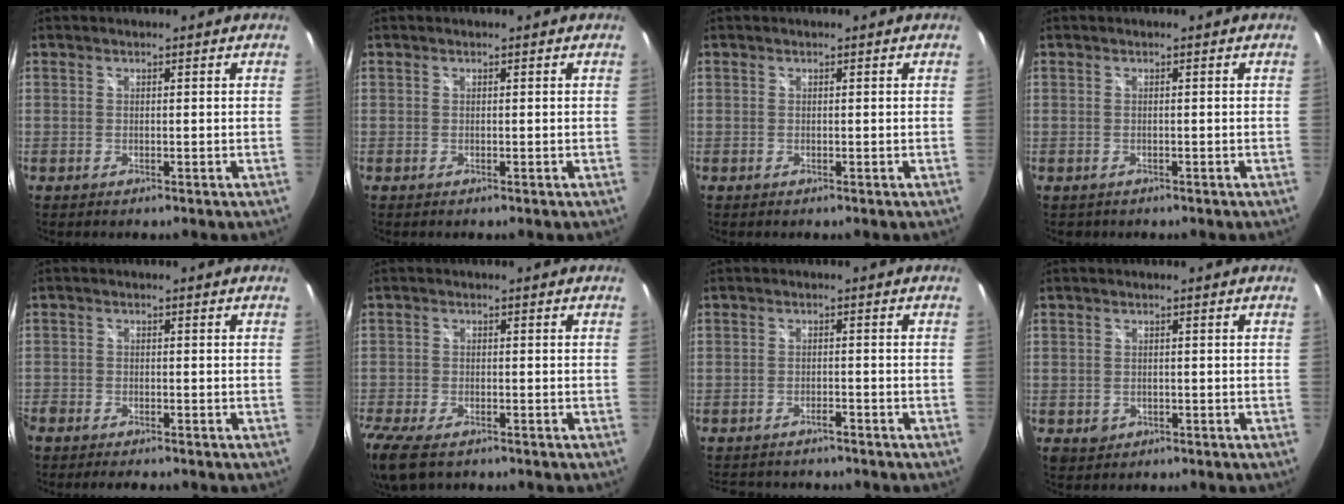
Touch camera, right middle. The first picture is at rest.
{"total": 0.0}
{"total": 0.0}
{"total": 0.8, "force": [-0.4, 0.7, 0.1], "torque": [-0.006, -0.003, -0.005]}
{"total": 4.5, "force": [-4.0, 1.3, 1.7], "torque": [-0.051, -0.019, -0.070]}
{"total": 9.7, "force": [-7.0, 3.9, 5.4], "torque": [-0.144, -0.043, -0.135]}
{"total": 6.6, "force": [-5.9, 2.0, 2.2], "torque": [-0.056, -0.008, -0.086]}
{"total": 2.3, "force": [-0.7, 2.1, 0.8], "torque": [-0.018, -0.004, -0.006]}